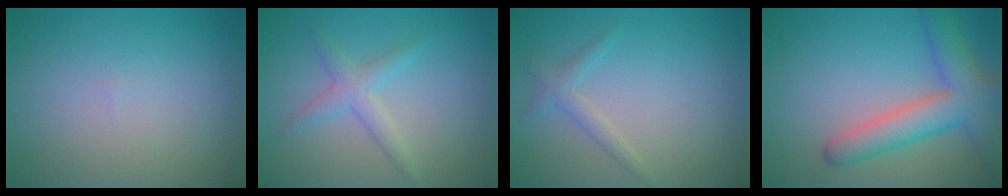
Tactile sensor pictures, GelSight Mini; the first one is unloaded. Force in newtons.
{"total": 2.2, "press": 2.2, "slide": 0.1}
{"total": 1.4, "press": 1.4, "slide": 0.1}
{"total": 6.1, "press": 6.0, "slide": 0.3}